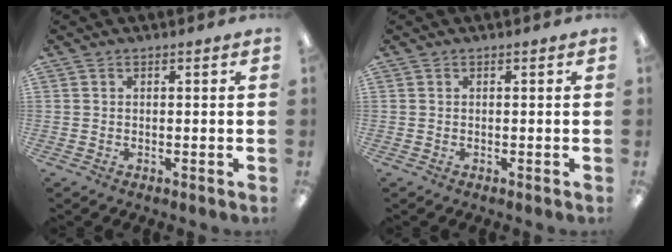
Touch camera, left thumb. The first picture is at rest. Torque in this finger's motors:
{"motor_torque": [-0.07, 0.11, 0.13, -0.13, 0.03]}